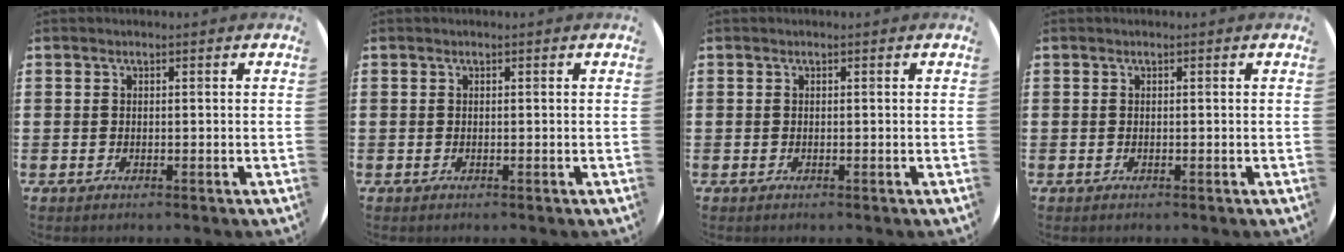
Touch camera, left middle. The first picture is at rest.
{"total": 0.0}
{"total": 0.0}
{"total": 0.0}